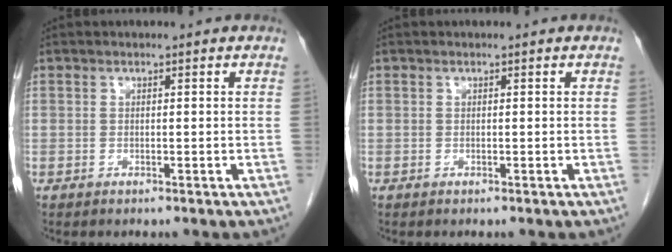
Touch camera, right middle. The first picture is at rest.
{"total": 0.0}